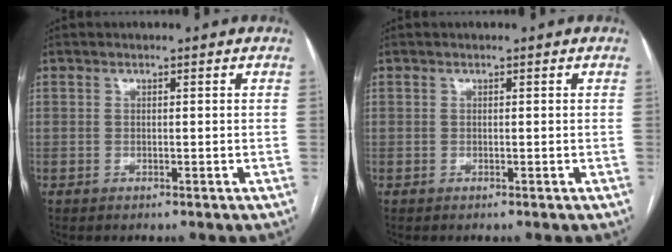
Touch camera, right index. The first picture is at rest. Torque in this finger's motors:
{"motor_torque": [0.00, 0.00, 0.00, 0.00]}